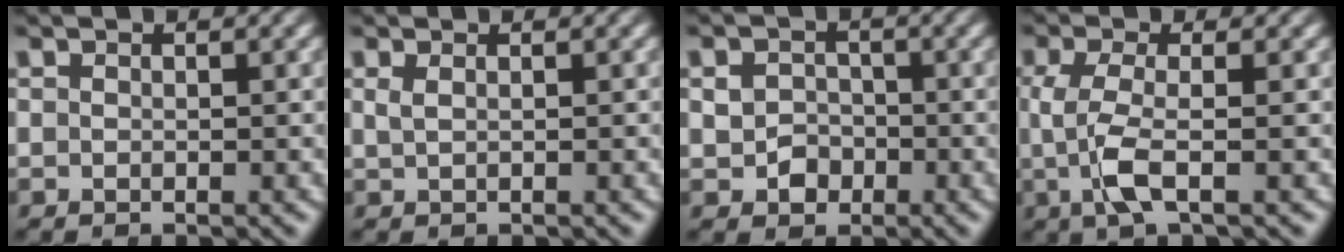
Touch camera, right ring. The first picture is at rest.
{"total": 0.7, "force": [0.2, -0.5, 0.5], "torque": [-0.016, -0.008, 0.012]}
{"total": 1.8, "force": [-0.6, 1.6, 0.4], "torque": [-0.004, -0.012, -0.005]}
{"total": 3.9, "force": [-0.3, 1.2, 3.6], "torque": [-0.094, -0.017, 0.002]}